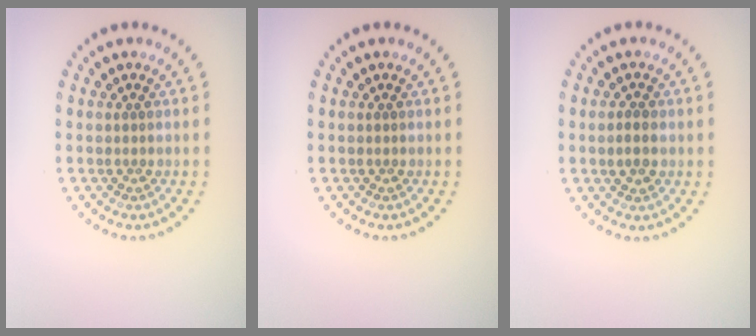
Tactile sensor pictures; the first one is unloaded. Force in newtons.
{"total": 0.0}
{"total": 1.3, "press": 1.3, "slide": 0.0}